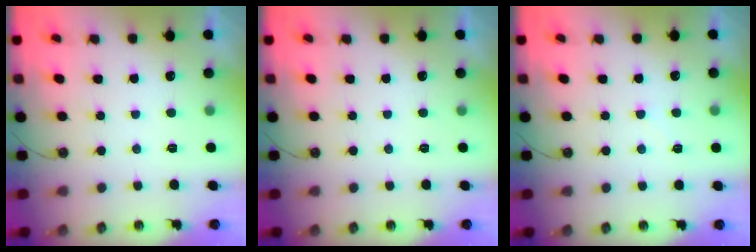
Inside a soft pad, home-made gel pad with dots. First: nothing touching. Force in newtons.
{"total": 0.0}
{"total": 2.8, "press": 2.8, "slide": 0.4}